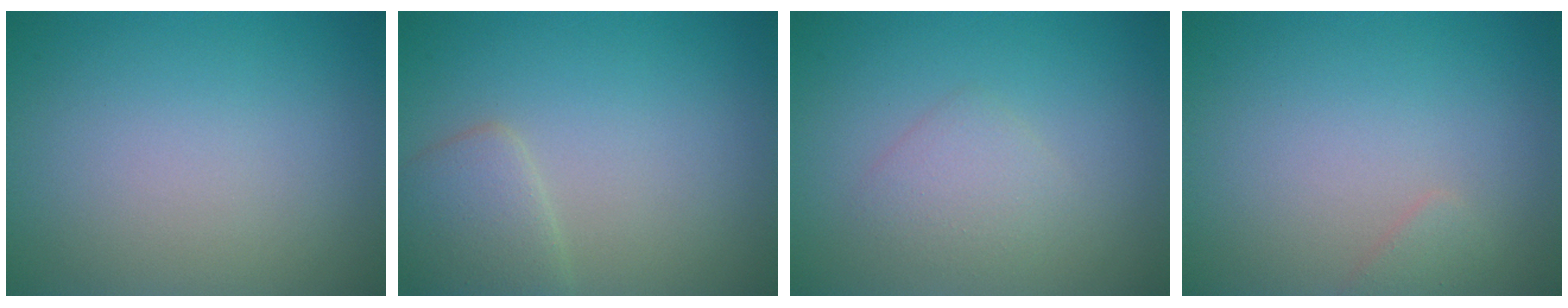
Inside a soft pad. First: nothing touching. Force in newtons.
{"total": 2.6, "press": 2.6, "slide": 0.1}
{"total": 1.9, "press": 1.9, "slide": 0.1}
{"total": 0.9, "press": 0.9, "slide": 0.1}